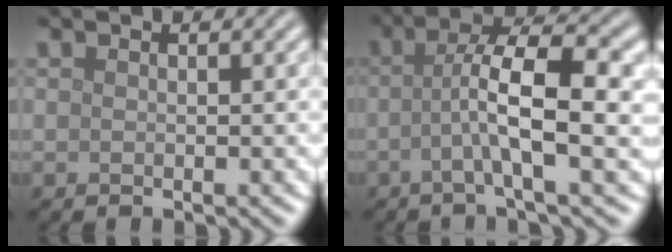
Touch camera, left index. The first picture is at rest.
{"total": 6.9, "force": [-0.4, 1.4, 6.7], "torque": [-0.114, 0.013, -0.013]}